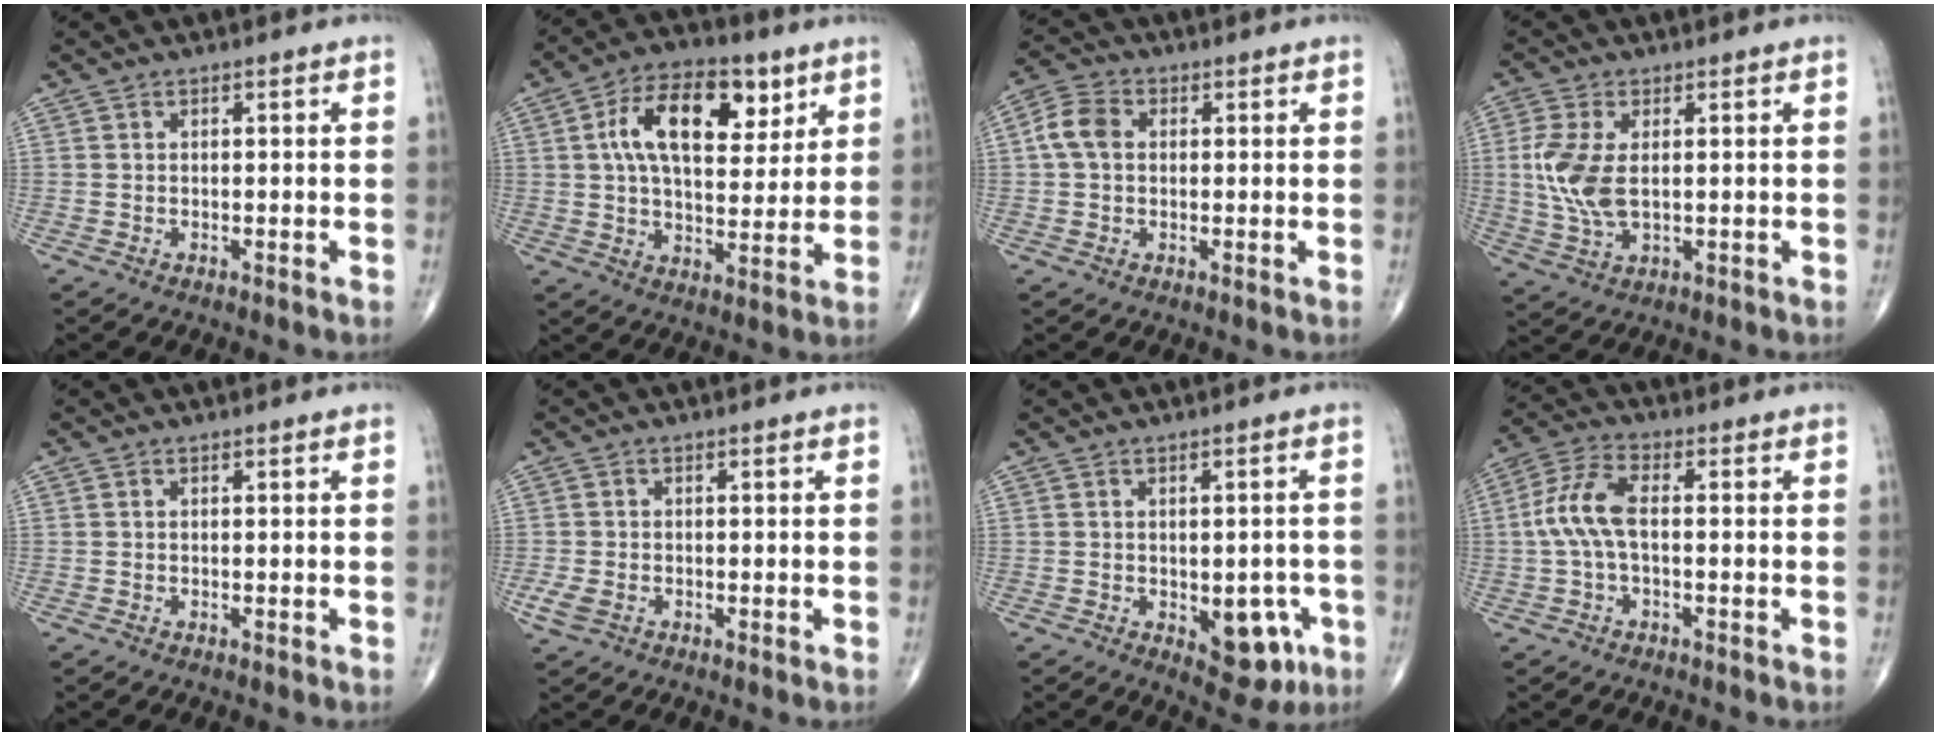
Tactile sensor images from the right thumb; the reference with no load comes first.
{"total": 16.5, "force": [5.8, 9.0, 12.5], "torque": [-0.177, -0.005, 0.095]}
{"total": 5.7, "force": [0.7, 4.2, 3.7], "torque": [-0.076, 0.016, 0.007]}
{"total": 7.2, "force": [0.6, 3.9, 6.0], "torque": [-0.145, -0.002, 0.014]}
{"total": 0.0}
{"total": 2.7, "force": [-1.0, 1.8, 1.8], "torque": [-0.044, -0.001, -0.018]}
{"total": 8.4, "force": [-2.6, 4.7, 6.4], "torque": [-0.041, 0.005, -0.023]}
{"total": 8.0, "force": [-0.3, 3.6, 7.2], "torque": [-0.170, 0.025, -0.010]}